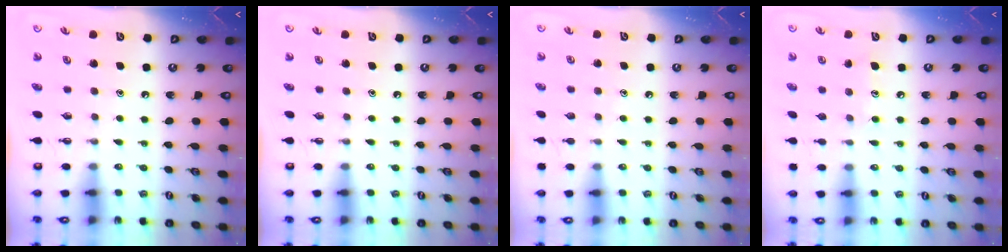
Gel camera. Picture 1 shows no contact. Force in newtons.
{"total": 0.0}
{"total": 3.0, "press": 2.9, "slide": 0.3}
{"total": 5.6, "press": 5.6, "slide": 0.6}